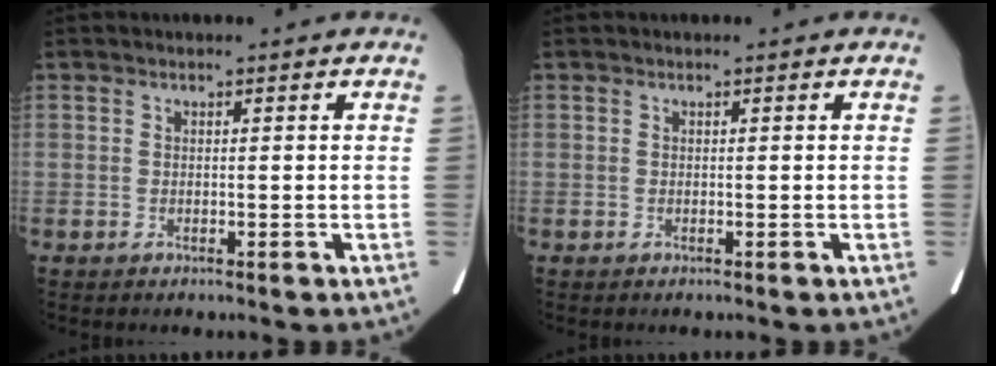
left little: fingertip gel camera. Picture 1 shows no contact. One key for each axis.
{"total": 0.0}